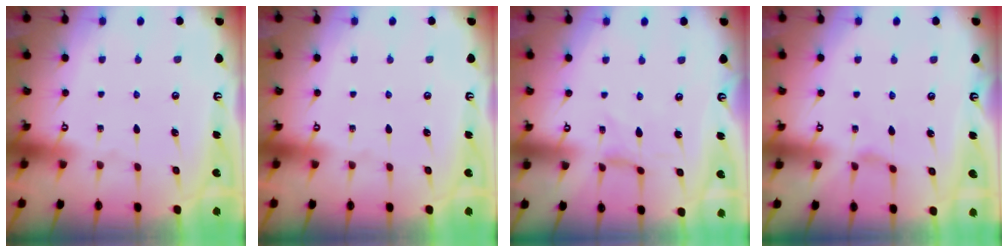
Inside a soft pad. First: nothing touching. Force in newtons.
{"total": 0.0}
{"total": 0.0}
{"total": 0.0}